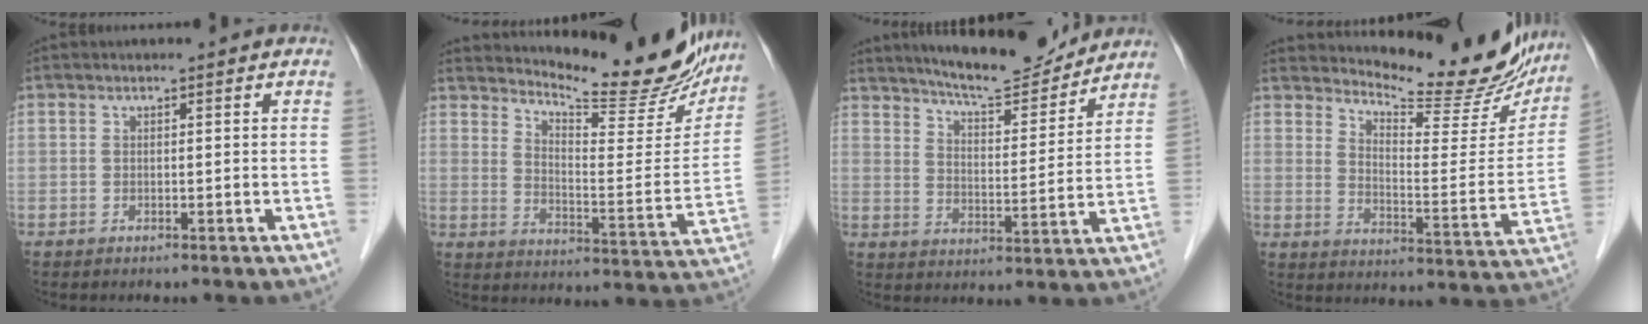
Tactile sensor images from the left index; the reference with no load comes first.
{"total": 18.2, "force": [17.0, 2.5, 6.0], "torque": [-0.087, -0.066, 0.222]}
{"total": 12.4, "force": [11.6, 1.6, 4.1], "torque": [-0.065, -0.007, 0.175]}
{"total": 17.8, "force": [16.7, 3.3, 5.2], "torque": [-0.069, -0.062, 0.211]}